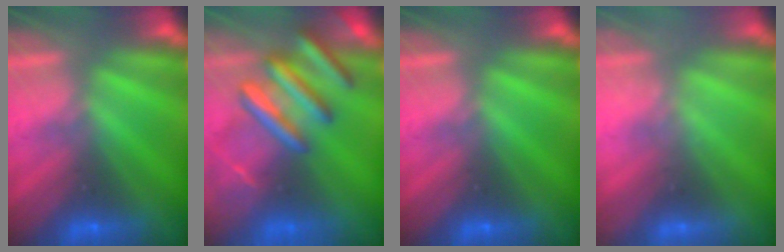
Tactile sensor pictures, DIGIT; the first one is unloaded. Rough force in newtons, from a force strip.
{"total": 9.1}
{"total": 0.0}
{"total": 2.1}